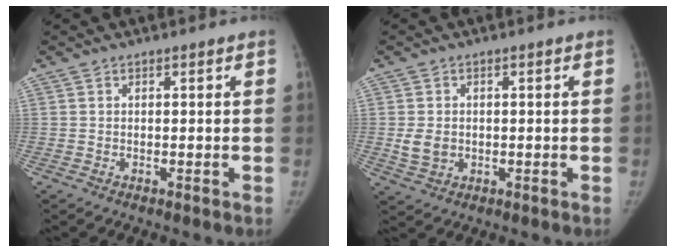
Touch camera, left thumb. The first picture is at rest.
{"total": 4.2, "force": [-0.3, 3.4, 2.4], "torque": [-0.038, -0.003, 0.002]}